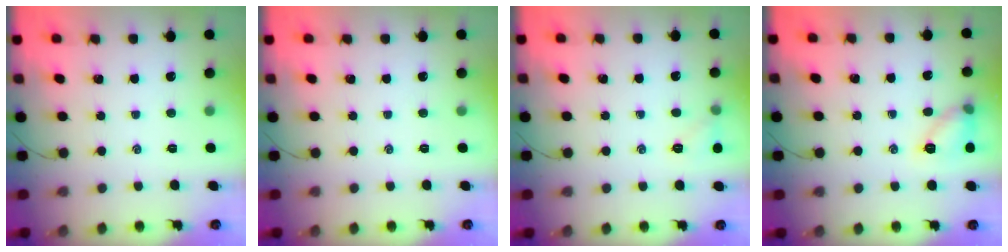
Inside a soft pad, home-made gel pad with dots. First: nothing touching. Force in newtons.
{"total": 0.0}
{"total": 6.2, "press": 6.0, "slide": 1.6}
{"total": 9.4, "press": 9.4, "slide": 0.7}